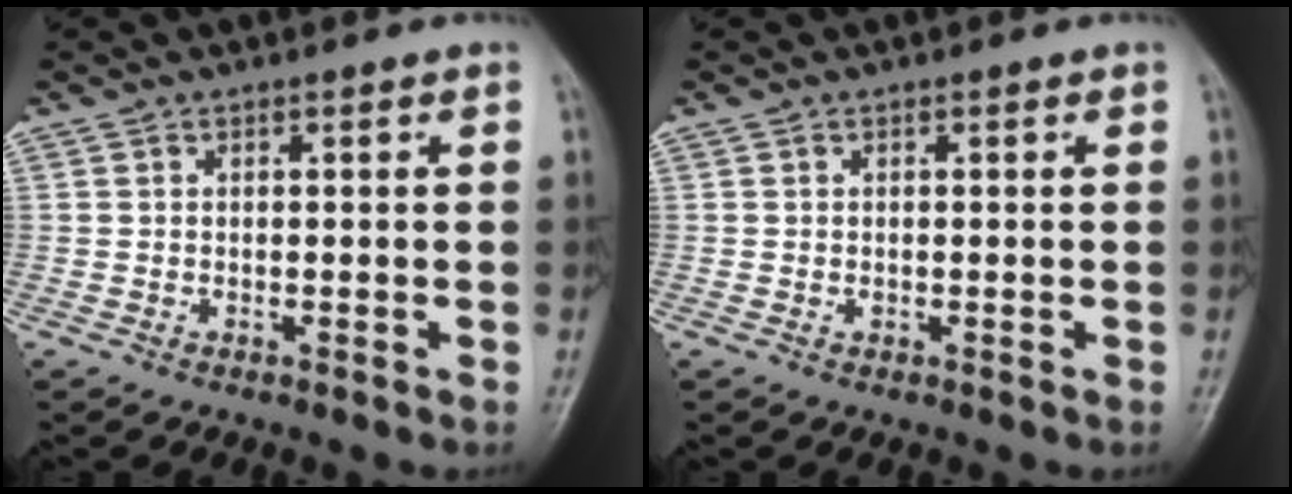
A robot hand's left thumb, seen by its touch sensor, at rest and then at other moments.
{"total": 0.6, "force": [0.0, 0.5, 0.3], "torque": [-0.001, 0.001, -0.002]}